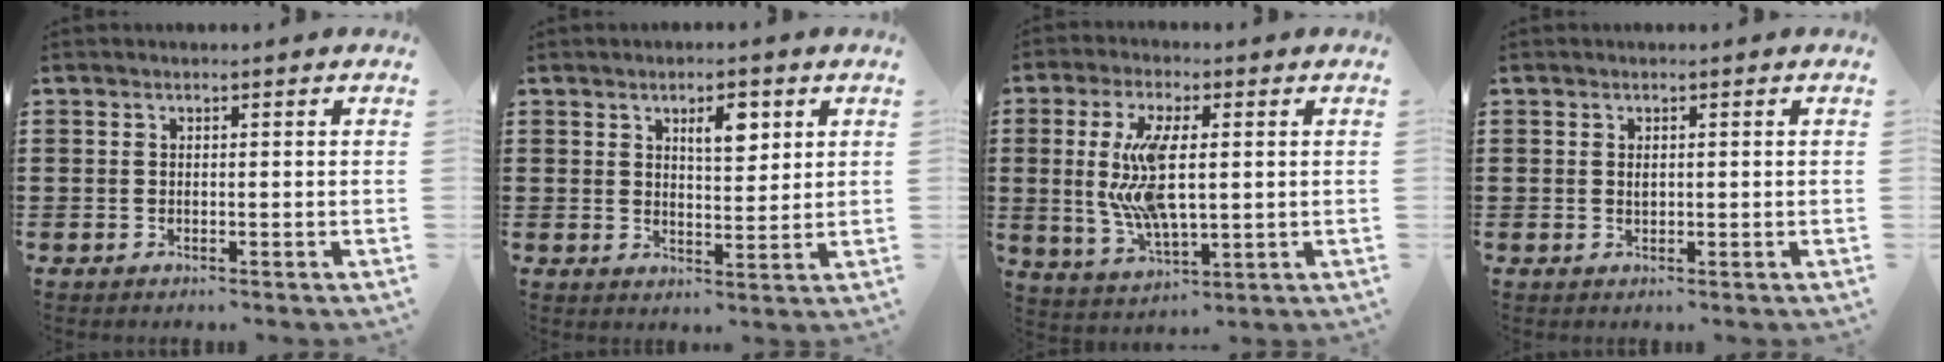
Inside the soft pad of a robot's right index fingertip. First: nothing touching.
{"total": 5.1, "force": [2.4, 2.1, 3.9], "torque": [-0.061, 0.001, 0.034]}
{"total": 10.6, "force": [0.9, 4.3, 9.6], "torque": [-0.215, -0.004, 0.010]}
{"total": 0.8, "force": [0.2, 0.4, 0.6], "torque": [-0.013, 0.001, 0.004]}